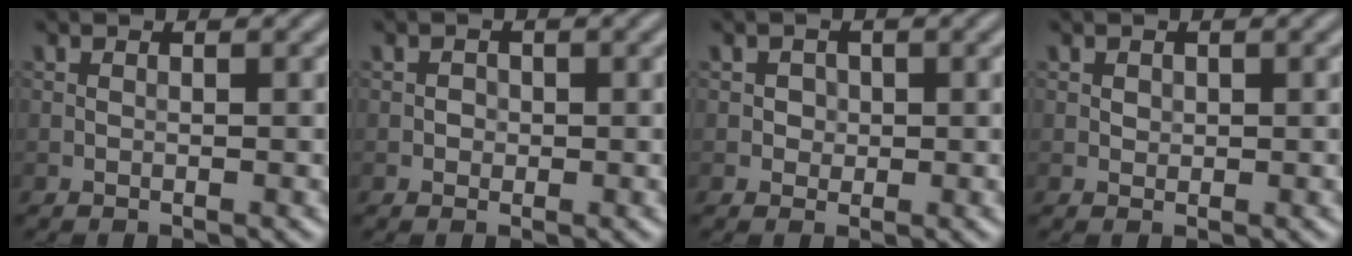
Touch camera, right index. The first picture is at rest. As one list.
[{"total": 0.8, "force": [-0.1, 0.8, 0.3], "torque": [0.002, -0.001, -0.002]}, {"total": 1.2, "force": [0.2, 1.2, 0.4], "torque": [0.005, 0.001, 0.003]}, {"total": 0.6, "force": [0.2, 0.5, 0.2], "torque": [-0.003, -0.003, 0.005]}]